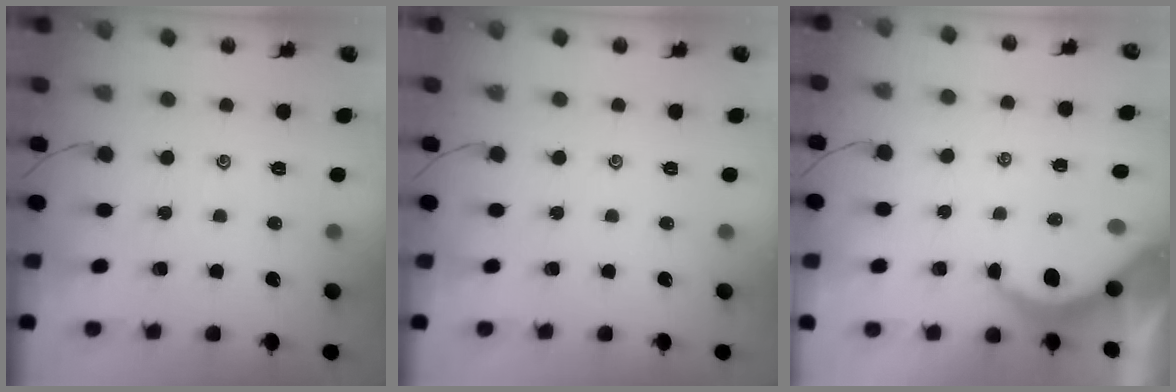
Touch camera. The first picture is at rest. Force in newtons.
{"total": 0.0}
{"total": 5.8, "press": 5.8, "slide": 0.3}